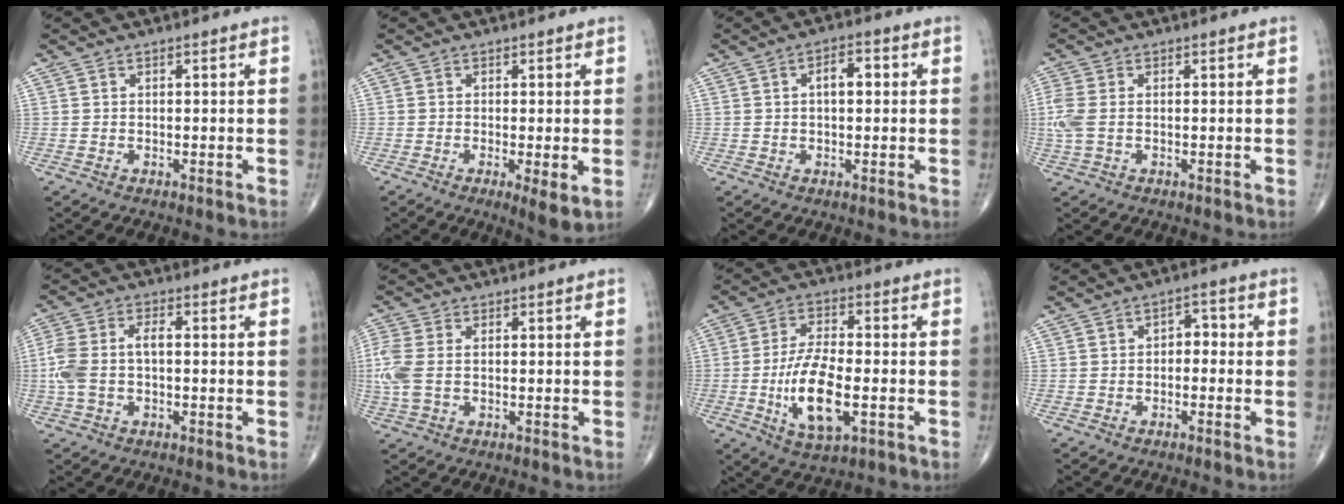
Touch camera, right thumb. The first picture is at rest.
{"total": 4.2, "force": [-0.9, 0.9, 4.0], "torque": [-0.070, -0.016, -0.017]}
{"total": 4.2, "force": [0.7, 2.1, 3.5], "torque": [-0.050, 0.011, 0.007]}
{"total": 4.5, "force": [-0.2, 2.7, 3.6], "torque": [-0.116, 0.002, -0.004]}
{"total": 8.0, "force": [-0.6, 4.3, 6.8], "torque": [-0.174, 0.025, -0.014]}
{"total": 6.2, "force": [-0.2, 3.7, 5.0], "torque": [-0.154, 0.007, -0.004]}
{"total": 12.2, "force": [-2.9, 4.9, 10.8], "torque": [-0.201, 0.005, -0.049]}
{"total": 3.1, "force": [-0.6, 2.2, 2.2], "torque": [-0.015, 0.020, -0.020]}